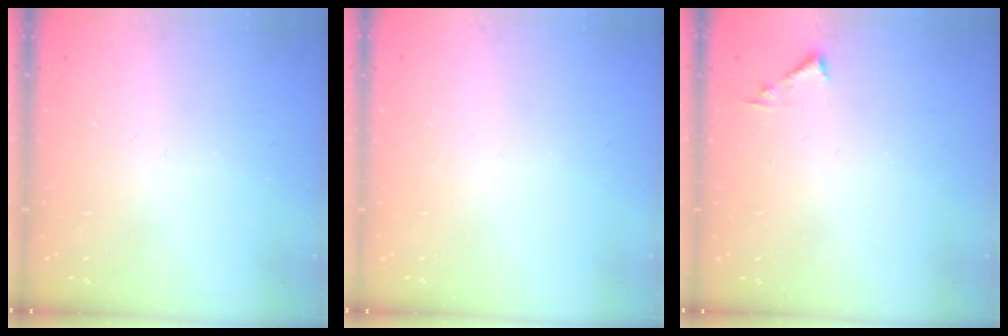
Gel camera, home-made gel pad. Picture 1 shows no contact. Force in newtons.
{"total": 0.0}
{"total": 3.6, "press": 3.6, "slide": 0.4}